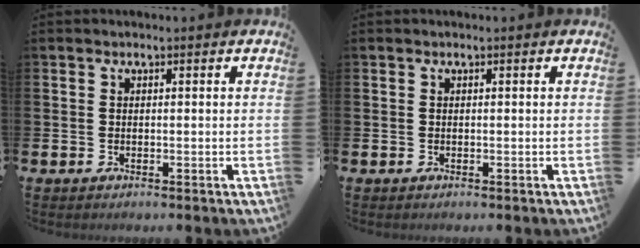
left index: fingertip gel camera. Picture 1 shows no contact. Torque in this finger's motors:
{"motor_torque": [0.00, 0.00, 0.00, 0.00]}